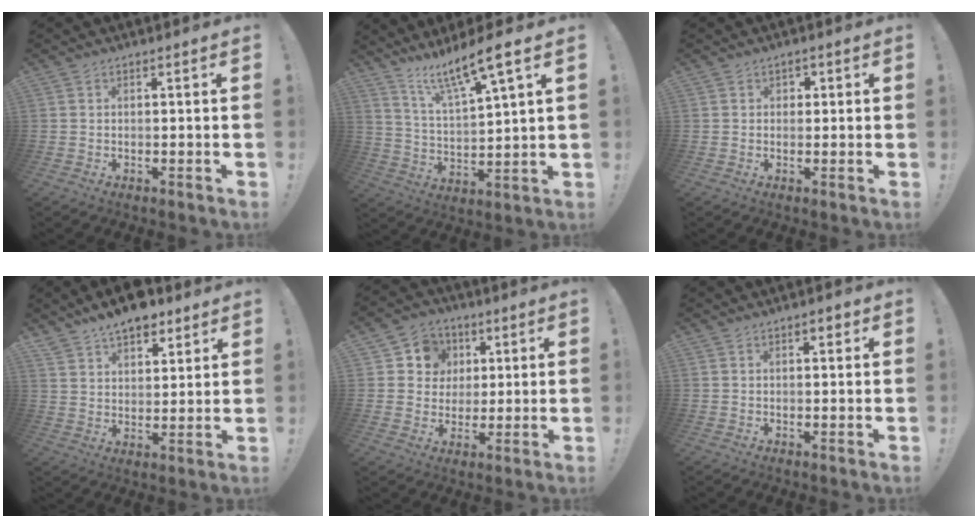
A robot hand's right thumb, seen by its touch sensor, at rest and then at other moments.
{"total": 11.5, "force": [9.1, 0.5, 7.0], "torque": [-0.124, -0.061, 0.146]}
{"total": 1.6, "force": [0.1, 1.5, 0.5], "torque": [-0.007, 0.004, 0.000]}
{"total": 10.1, "force": [7.9, 4.9, 4.1], "torque": [-0.059, -0.052, 0.145]}
{"total": 9.1, "force": [2.1, 8.5, 2.4], "torque": [-0.032, -0.005, 0.044]}
{"total": 1.6, "force": [0.7, 1.0, 1.1], "torque": [-0.010, 0.000, 0.010]}